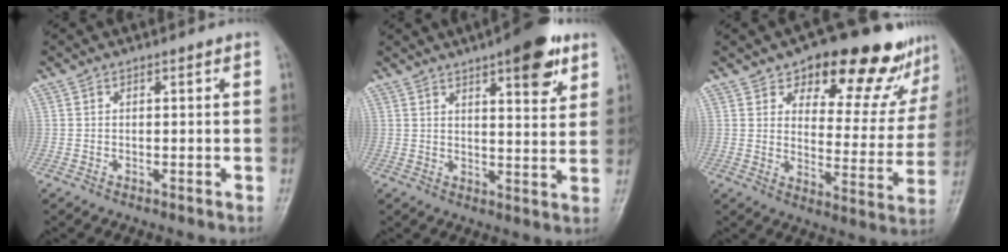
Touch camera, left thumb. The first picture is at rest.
{"total": 10.7, "force": [6.3, 3.2, 8.1], "torque": [-0.089, -0.028, 0.083]}
{"total": 20.0, "force": [14.5, 8.7, 10.7], "torque": [-0.078, -0.075, 0.180]}